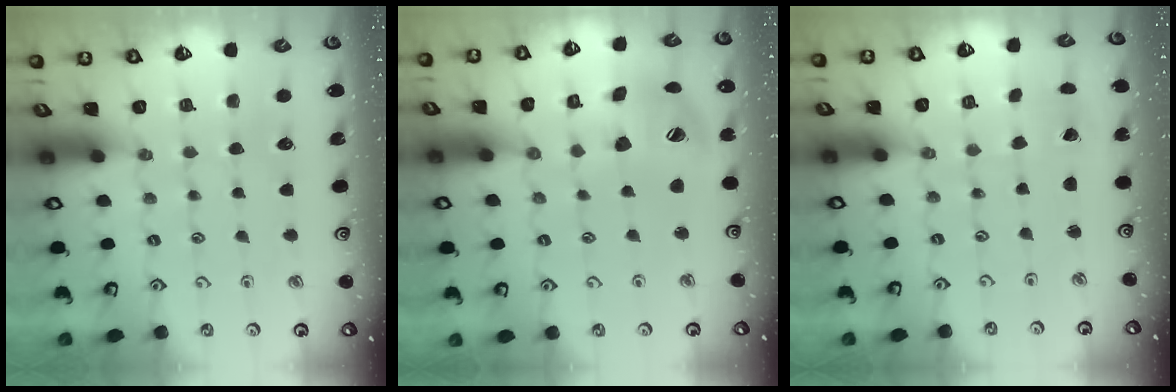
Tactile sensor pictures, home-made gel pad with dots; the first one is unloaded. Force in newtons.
{"total": 14.6, "press": 14.5, "slide": 1.8}
{"total": 1.5, "press": 1.5, "slide": 0.0}